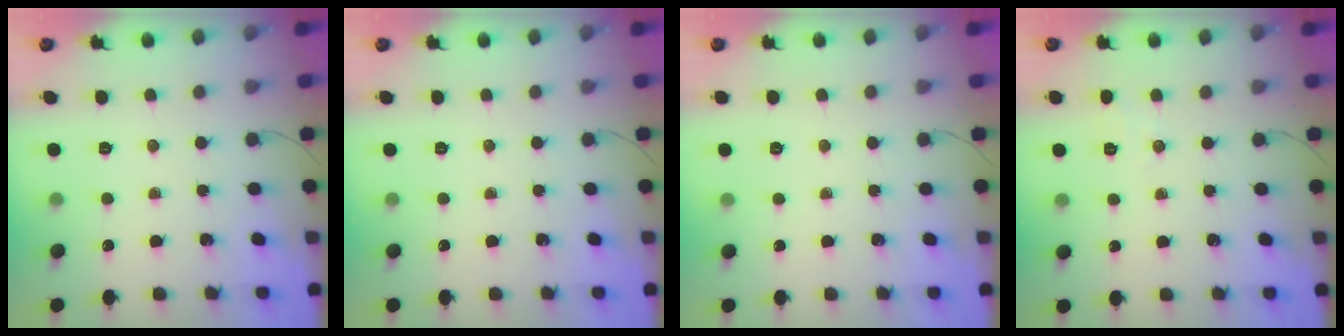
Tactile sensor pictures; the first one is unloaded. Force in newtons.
{"total": 0.0}
{"total": 5.6, "press": 5.5, "slide": 1.1}
{"total": 1.2, "press": 0.3, "slide": 1.2}